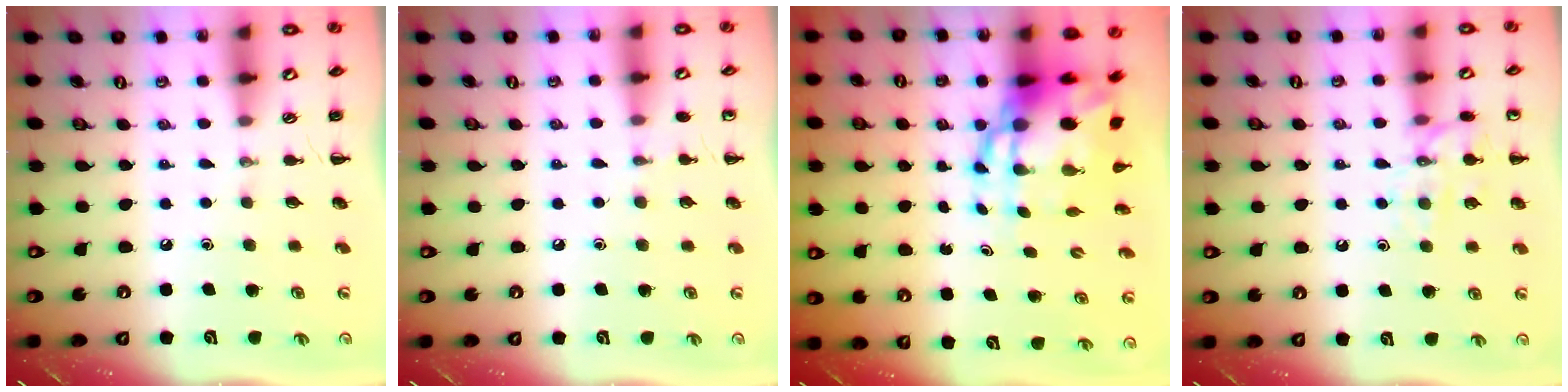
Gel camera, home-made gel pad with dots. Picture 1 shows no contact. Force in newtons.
{"total": 4.3, "press": 4.1, "slide": 1.3}
{"total": 10.2, "press": 9.8, "slide": 2.8}
{"total": 12.0, "press": 11.9, "slide": 0.8}